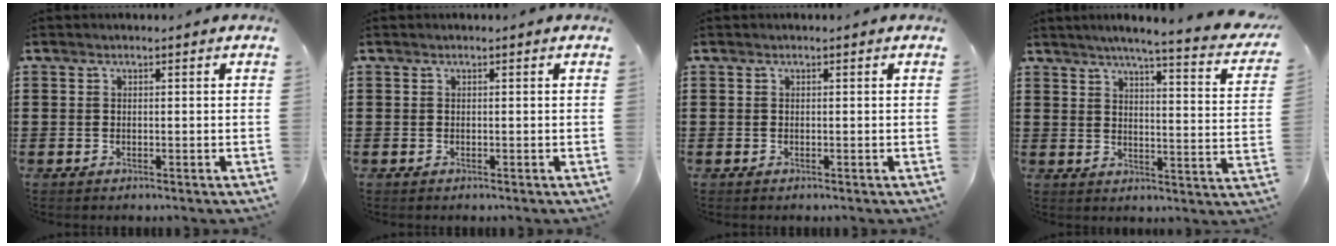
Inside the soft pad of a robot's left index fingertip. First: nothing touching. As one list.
[{"total": 0.0}, {"total": 0.0}, {"total": 4.8, "force": [3.9, -0.7, 2.8], "torque": [-0.065, -0.034, 0.056]}]